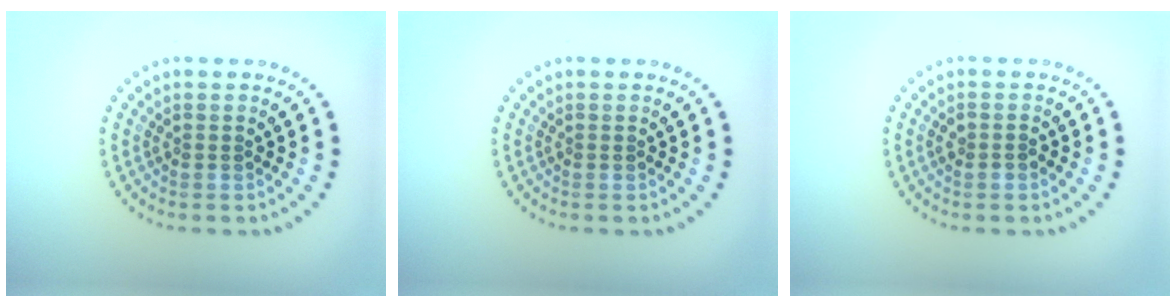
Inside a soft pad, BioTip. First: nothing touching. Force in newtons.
{"total": 0.0}
{"total": 1.0, "press": 0.9, "slide": 0.4}